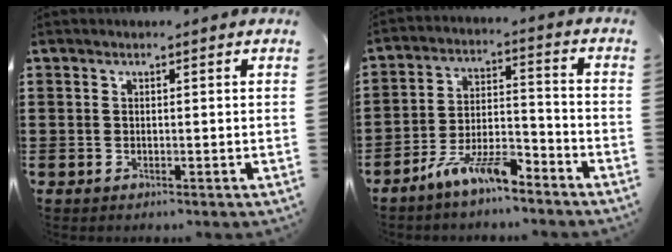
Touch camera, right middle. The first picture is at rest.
{"total": 7.9, "force": [-6.5, 1.6, 4.3], "torque": [-0.093, 0.003, -0.126]}